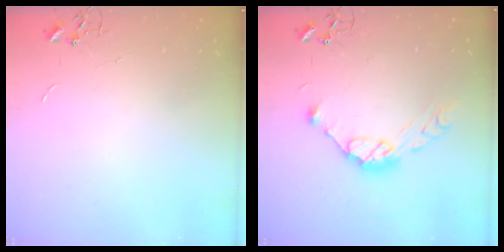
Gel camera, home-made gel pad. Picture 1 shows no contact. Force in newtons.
{"total": 11.6, "press": 11.5, "slide": 1.0}